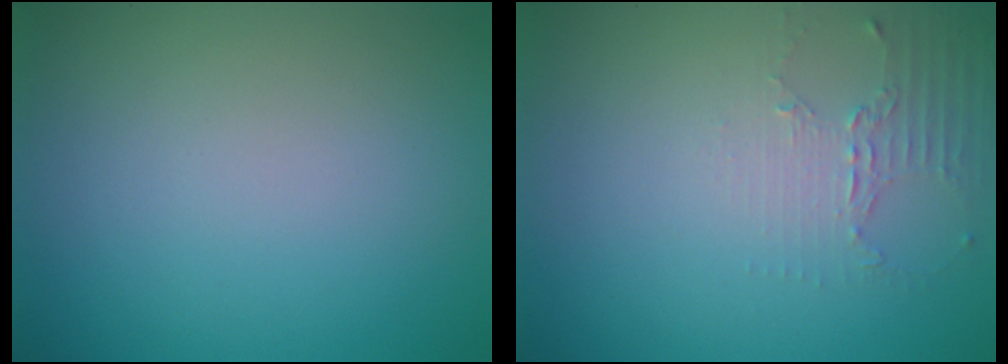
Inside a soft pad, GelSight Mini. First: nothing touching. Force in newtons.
{"total": 2.1, "press": 1.5, "slide": 1.5}